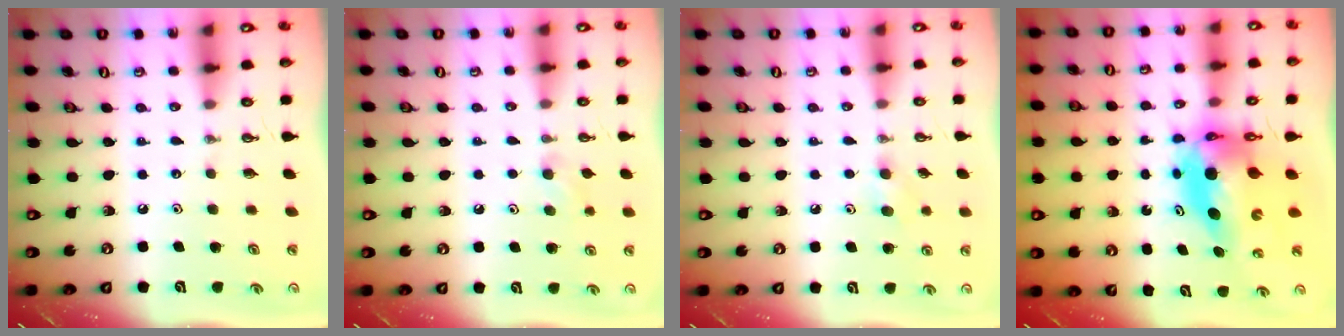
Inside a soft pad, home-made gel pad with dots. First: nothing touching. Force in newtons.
{"total": 4.9, "press": 4.8, "slide": 1.0}
{"total": 5.2, "press": 5.1, "slide": 0.8}
{"total": 8.8, "press": 8.8, "slide": 0.6}